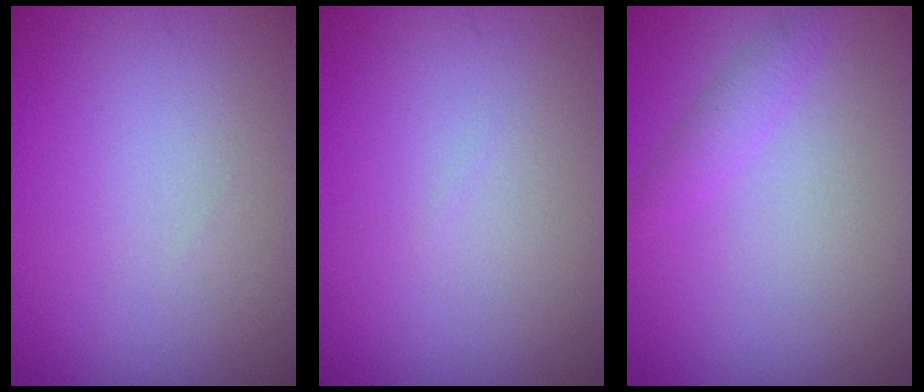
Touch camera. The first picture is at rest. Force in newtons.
{"total": 0.0}
{"total": 1.4, "press": 1.4, "slide": 0.1}